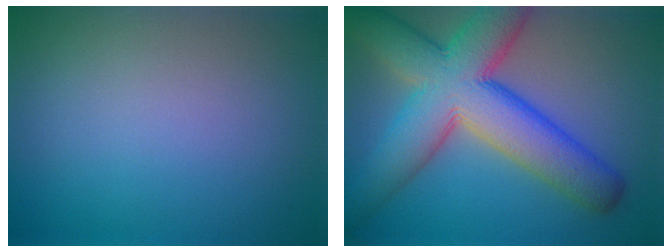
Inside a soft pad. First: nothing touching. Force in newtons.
{"total": 11.6, "press": 11.6, "slide": 0.7}